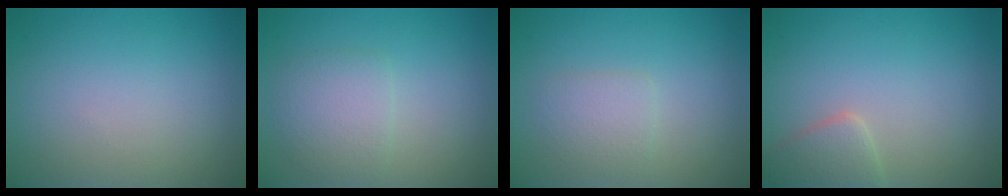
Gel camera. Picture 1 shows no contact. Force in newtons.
{"total": 2.8, "press": 2.8, "slide": 0.1}
{"total": 1.9, "press": 1.9, "slide": 0.0}
{"total": 2.4, "press": 2.4, "slide": 0.1}